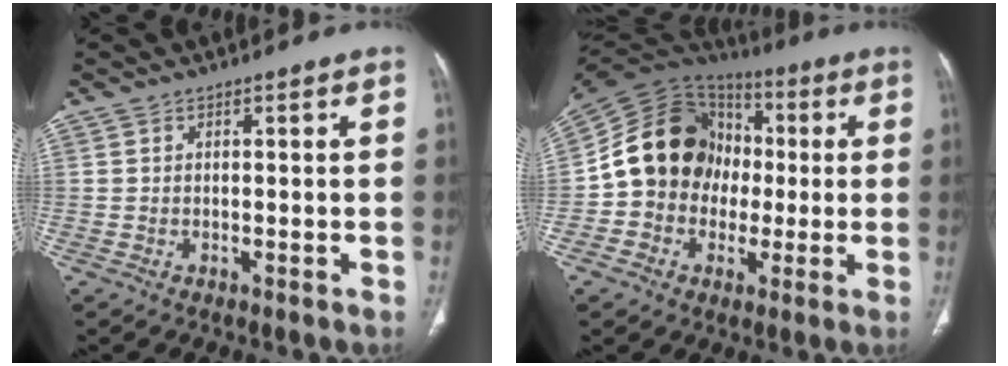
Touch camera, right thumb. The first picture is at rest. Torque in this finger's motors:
{"motor_torque": [0.18, 2.41, 1.33, -0.74, 0.17]}